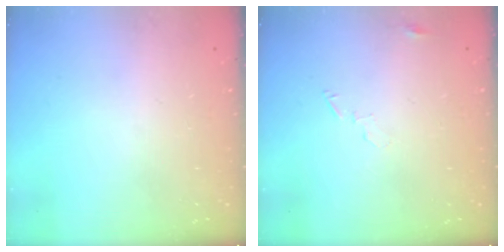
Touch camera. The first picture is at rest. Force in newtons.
{"total": 4.3, "press": 4.3, "slide": 0.3}